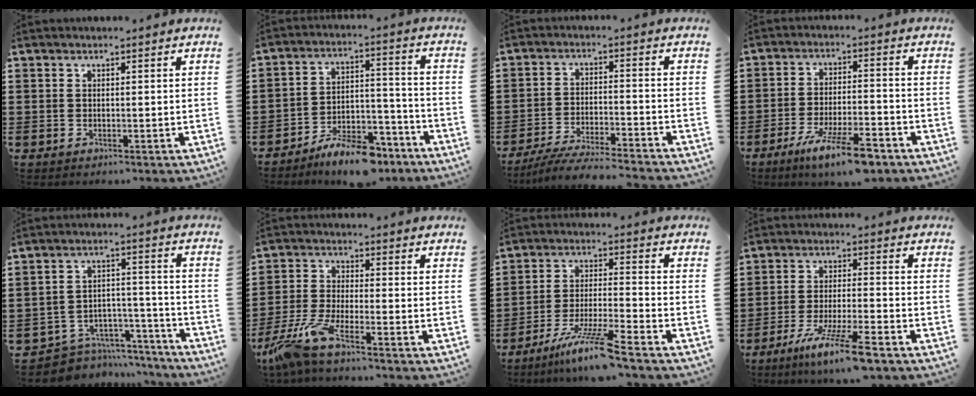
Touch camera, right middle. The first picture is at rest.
{"total": 8.6, "force": [-7.5, 2.2, 3.4], "torque": [-0.046, 0.027, -0.137]}
{"total": 5.9, "force": [-5.6, 0.0, 2.0], "torque": [-0.044, -0.014, -0.109]}
{"total": 8.9, "force": [-6.0, 1.6, 6.4], "torque": [-0.122, -0.002, -0.110]}
{"total": 6.2, "force": [-5.7, 2.3, 0.6], "torque": [-0.017, 0.020, -0.115]}
{"total": 7.1, "force": [-5.3, 0.8, 4.6], "torque": [-0.127, -0.024, -0.110]}
{"total": 9.1, "force": [-7.0, -0.2, 5.8], "torque": [-0.116, -0.013, -0.135]}
{"total": 8.7, "force": [-6.2, 0.4, 6.1], "torque": [-0.122, -0.014, -0.115]}